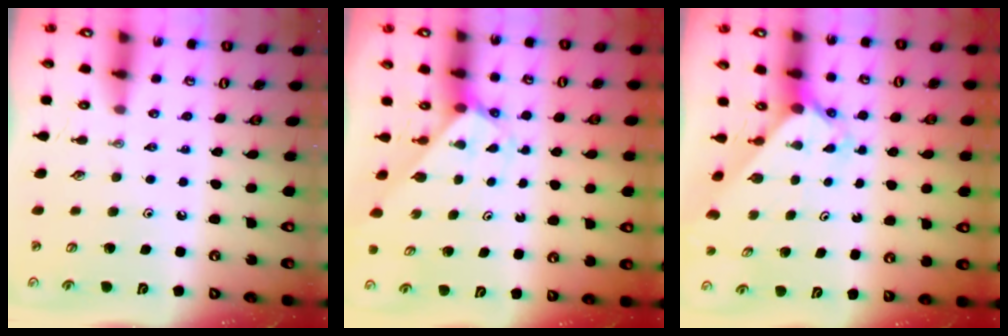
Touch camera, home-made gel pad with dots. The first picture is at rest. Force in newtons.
{"total": 2.0, "press": 2.0, "slide": 0.1}
{"total": 2.4, "press": 2.3, "slide": 0.2}